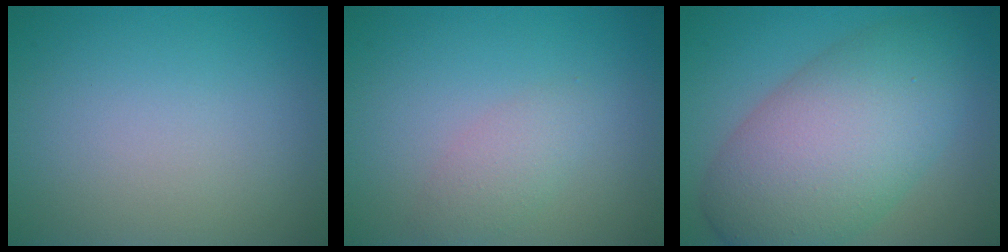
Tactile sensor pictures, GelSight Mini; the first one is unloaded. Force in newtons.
{"total": 2.0, "press": 2.0, "slide": 0.1}
{"total": 10.7, "press": 10.7, "slide": 0.2}